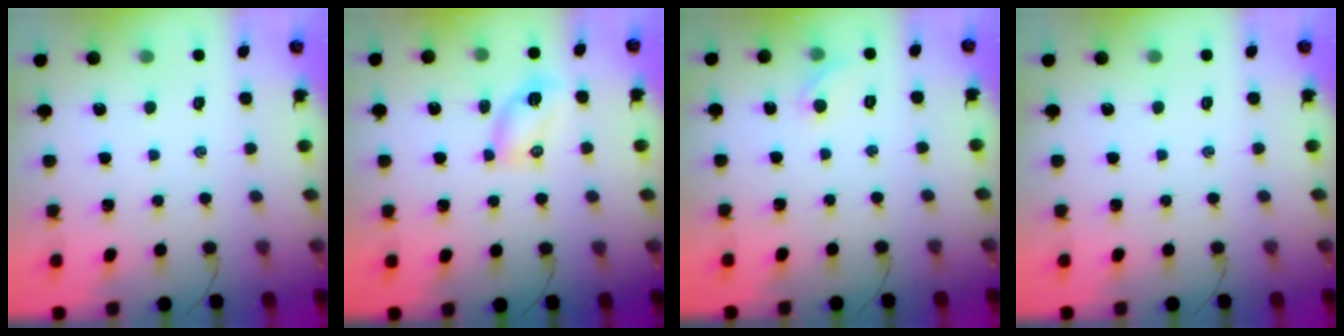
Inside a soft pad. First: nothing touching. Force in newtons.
{"total": 5.2, "press": 5.0, "slide": 1.6}
{"total": 4.4, "press": 4.0, "slide": 1.6}
{"total": 0.0}